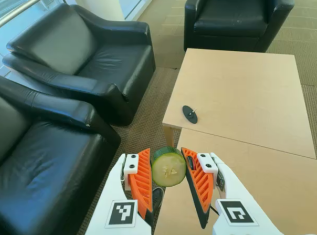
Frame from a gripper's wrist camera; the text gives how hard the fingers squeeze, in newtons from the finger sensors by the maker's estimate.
{"total": 12.0, "left": 11.0, "right": 12.9}